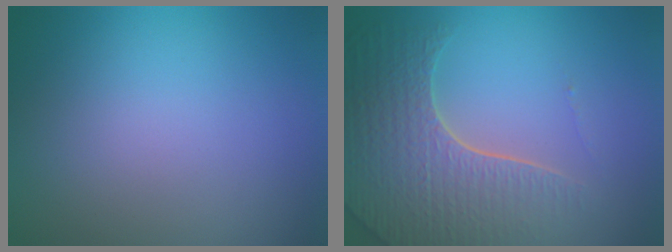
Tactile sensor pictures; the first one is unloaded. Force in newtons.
{"total": 7.3, "press": 5.3, "slide": 5.0}